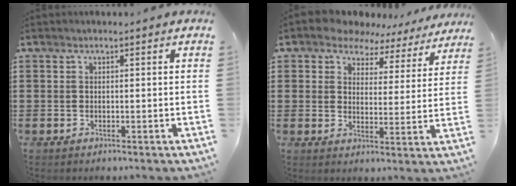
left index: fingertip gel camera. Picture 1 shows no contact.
{"total": 5.1, "force": [4.5, 2.3, 0.5], "torque": [-0.037, -0.019, 0.078]}